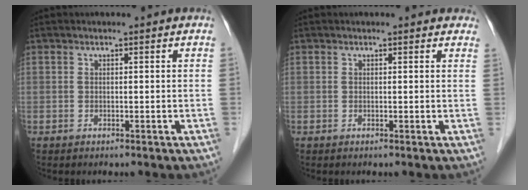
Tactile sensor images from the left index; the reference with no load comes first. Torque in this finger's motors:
{"motor_torque": [0.09, -0.24, -0.01, -0.01]}